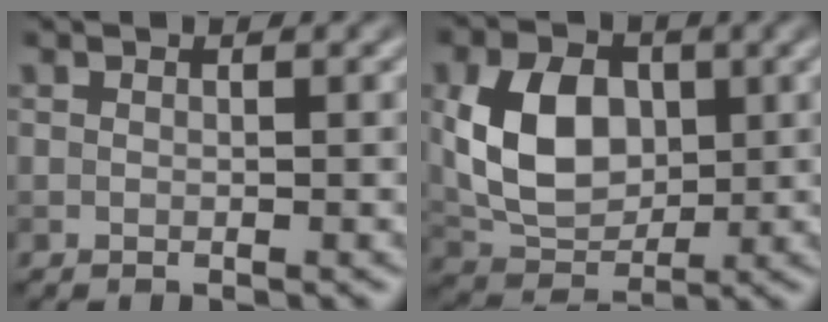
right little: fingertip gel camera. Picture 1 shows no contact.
{"total": 7.2, "force": [0.8, 5.1, 5.0], "torque": [-0.104, 0.000, 0.016]}